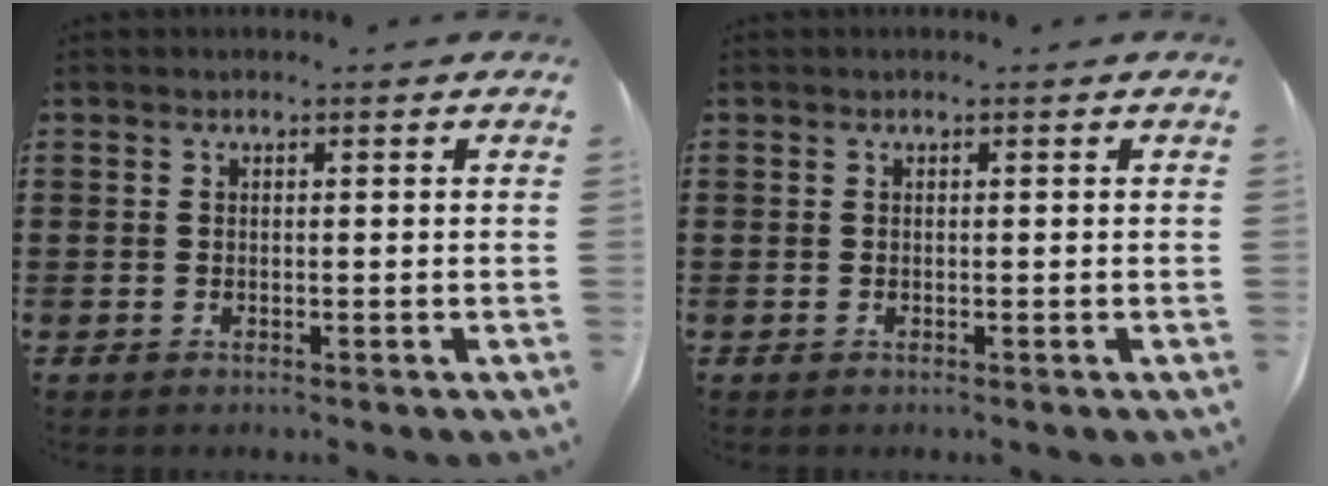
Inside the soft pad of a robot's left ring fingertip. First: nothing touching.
{"total": 0.0}